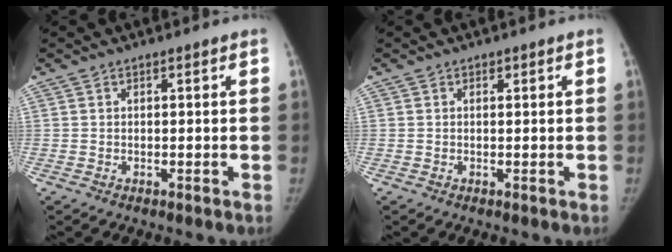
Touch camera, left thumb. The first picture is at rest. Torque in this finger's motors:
{"motor_torque": [0.10, -0.26, -0.12, 0.13, -0.02]}